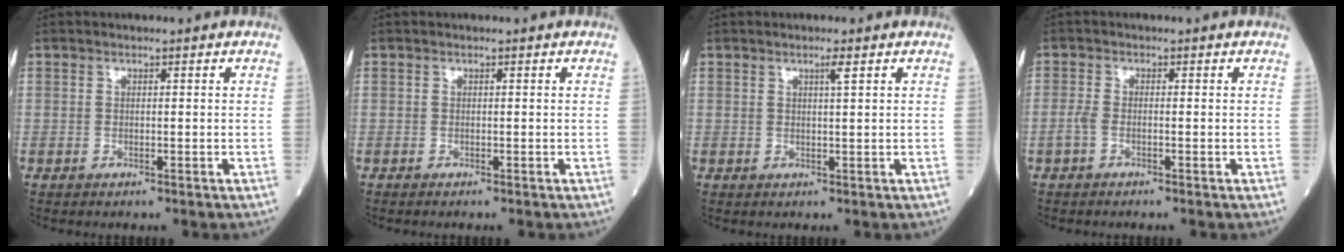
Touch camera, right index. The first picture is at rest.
{"total": 0.0}
{"total": 1.4, "force": [0.8, -0.2, 1.2], "torque": [-0.024, -0.002, 0.014]}
{"total": 1.6, "force": [-0.8, 0.5, 1.3], "torque": [-0.038, 0.000, -0.019]}